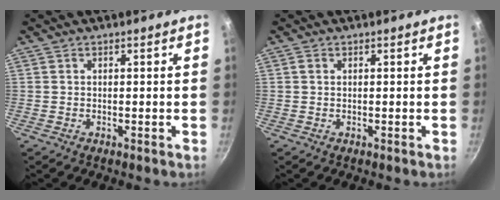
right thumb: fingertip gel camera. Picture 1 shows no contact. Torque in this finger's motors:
{"motor_torque": [-0.04, 0.26, 0.26, -0.13, 0.00]}